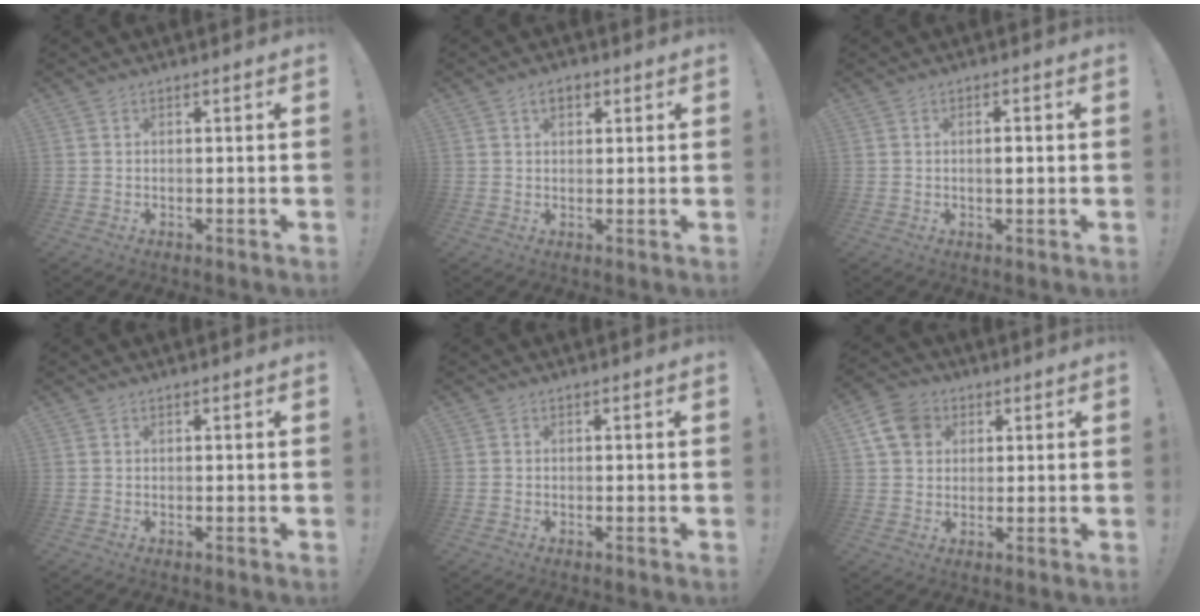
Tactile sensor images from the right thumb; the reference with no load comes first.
{"total": 3.7, "force": [1.6, 2.2, 2.5], "torque": [-0.031, -0.001, 0.025]}
{"total": 1.9, "force": [-0.1, 0.6, 1.9], "torque": [-0.020, -0.003, -0.006]}
{"total": 0.0}
{"total": 0.5, "force": [-0.3, 0.4, -0.1], "torque": [0.002, 0.002, -0.005]}
{"total": 9.8, "force": [3.6, 7.9, 4.5], "torque": [-0.077, -0.007, 0.073]}